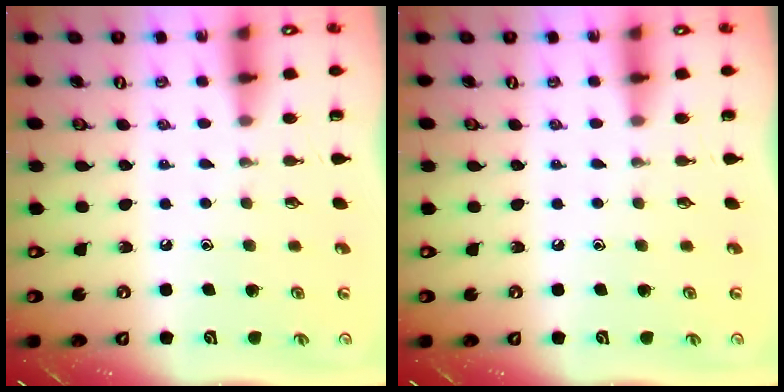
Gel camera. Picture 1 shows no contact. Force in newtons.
{"total": 0.0}